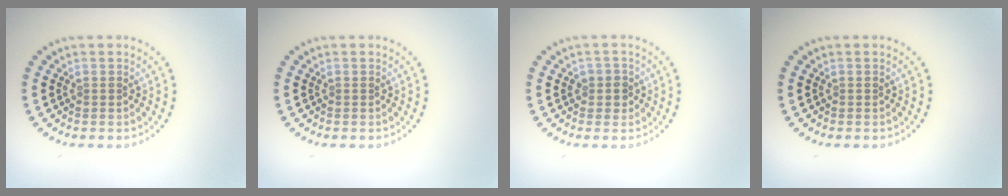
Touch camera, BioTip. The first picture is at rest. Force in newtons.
{"total": 0.0}
{"total": 1.5, "press": 1.3, "slide": 0.6}
{"total": 0.0}